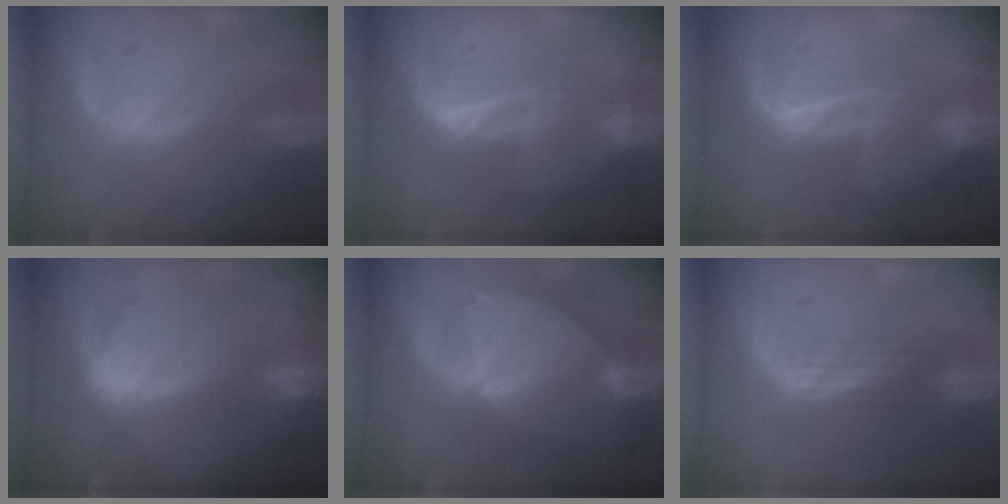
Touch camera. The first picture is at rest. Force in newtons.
{"total": 6.9, "press": 5.6, "slide": 4.0}
{"total": 6.6, "press": 5.5, "slide": 3.6}
{"total": 10.1, "press": 8.5, "slide": 5.4}
{"total": 8.6, "press": 7.5, "slide": 4.2}
{"total": 3.0, "press": 2.5, "slide": 1.6}